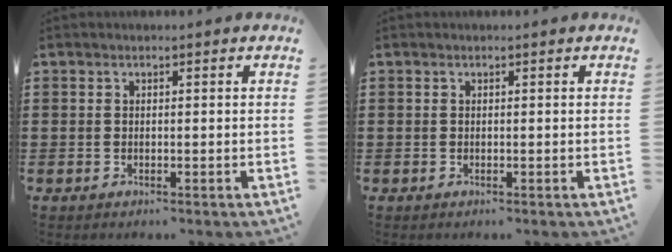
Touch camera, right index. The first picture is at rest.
{"total": 0.0}